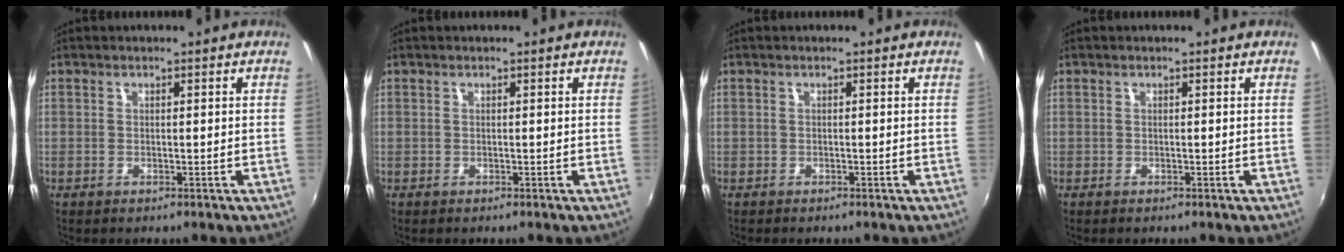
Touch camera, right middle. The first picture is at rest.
{"total": 0.0}
{"total": 0.5, "force": [-0.4, 0.3, 0.0], "torque": [-0.002, -0.003, -0.008]}
{"total": 0.0}